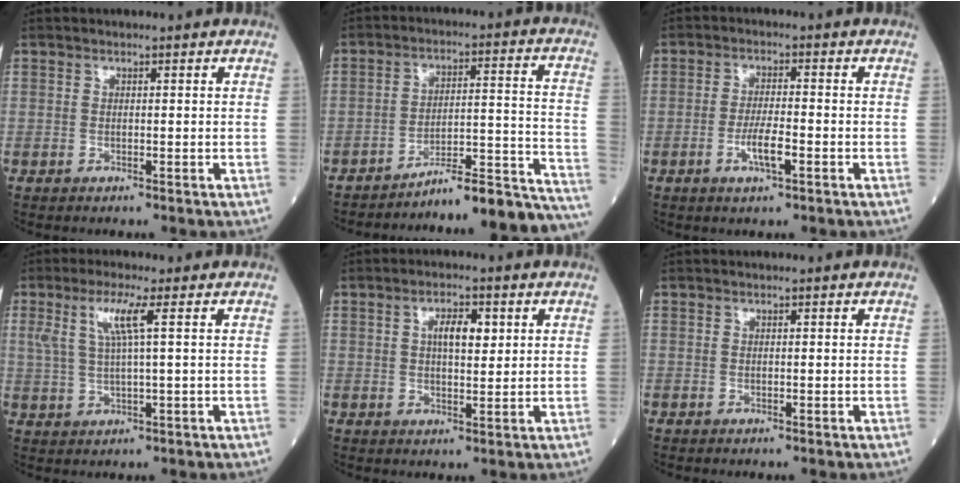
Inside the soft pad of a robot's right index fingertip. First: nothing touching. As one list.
[{"total": 17.6, "force": [-17.0, -0.6, 4.5], "torque": [-0.021, 0.040, -0.235]}, {"total": 4.5, "force": [-1.8, 0.7, 4.1], "torque": [-0.077, -0.002, -0.031]}, {"total": 5.3, "force": [1.9, -0.2, 5.0], "torque": [-0.107, 0.009, 0.042]}, {"total": 4.5, "force": [1.4, 1.7, 4.0], "torque": [-0.067, 0.006, 0.021]}, {"total": 0.0}]